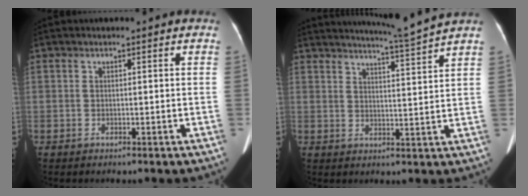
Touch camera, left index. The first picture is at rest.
{"total": 7.8, "force": [7.2, -2.4, 2.0], "torque": [-0.040, -0.025, 0.109]}